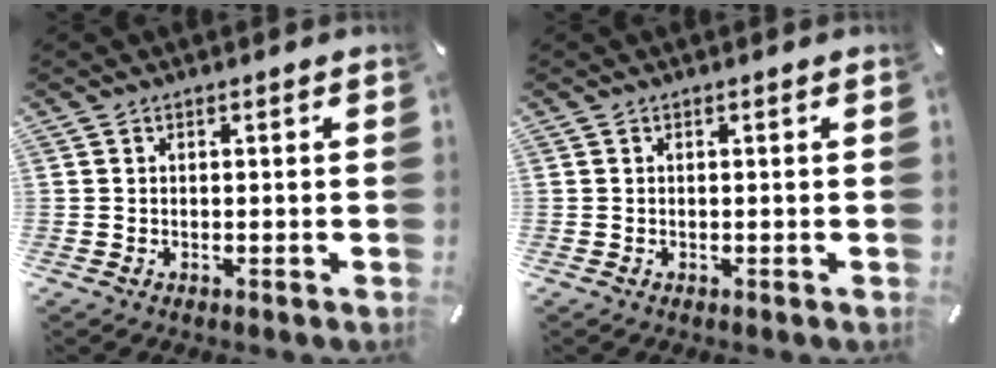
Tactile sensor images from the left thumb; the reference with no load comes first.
{"total": 0.0}